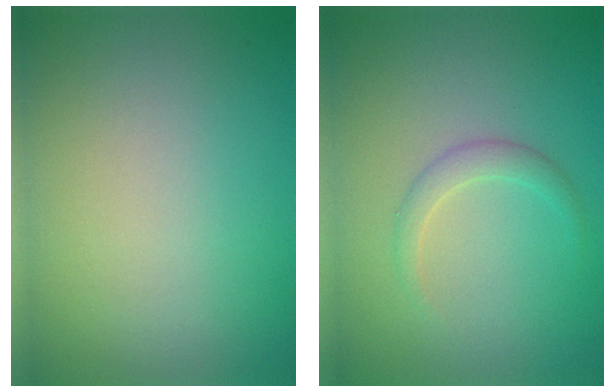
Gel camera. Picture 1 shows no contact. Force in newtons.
{"total": 1.5, "press": 1.5, "slide": 0.1}